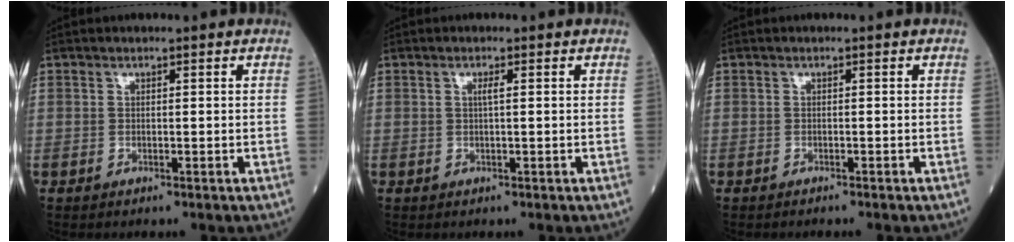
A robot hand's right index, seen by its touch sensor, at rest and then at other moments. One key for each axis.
{"total": 0.9, "fx": 0.2, "fy": -0.1, "fz": 0.9, "tx": -0.019, "ty": 0.002, "tz": 0.001}
{"total": 1.2, "fx": -1.0, "fy": 0.0, "fz": 0.5, "tx": -0.007, "ty": 0.000, "tz": -0.013}